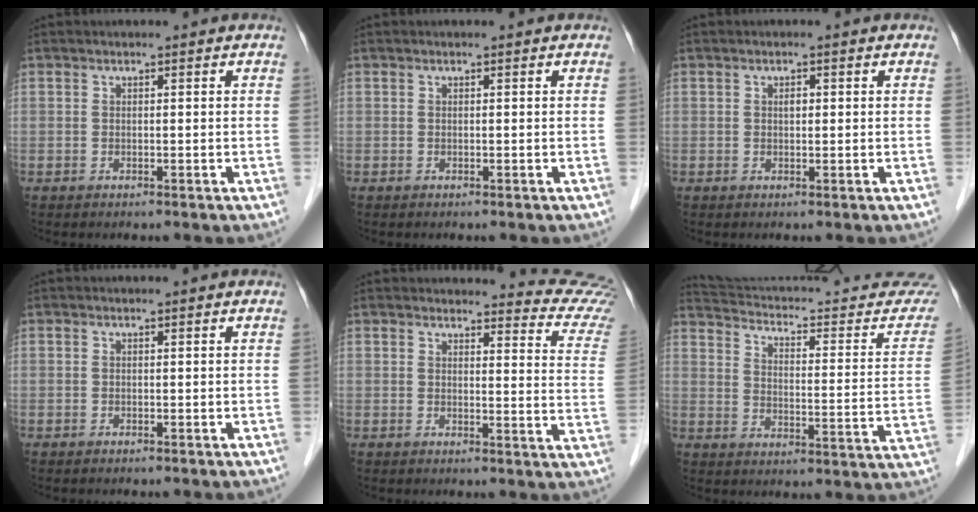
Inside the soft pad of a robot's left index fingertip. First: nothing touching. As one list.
[{"total": 0.0}, {"total": 1.0, "force": [0.2, 0.5, 0.9], "torque": [-0.014, 0.001, 0.005]}, {"total": 0.0}, {"total": 13.8, "force": [13.7, 0.6, 1.2], "torque": [0.021, -0.106, 0.112]}, {"total": 24.6, "force": [23.5, 2.0, 7.0], "torque": [-0.101, -0.100, 0.287]}]